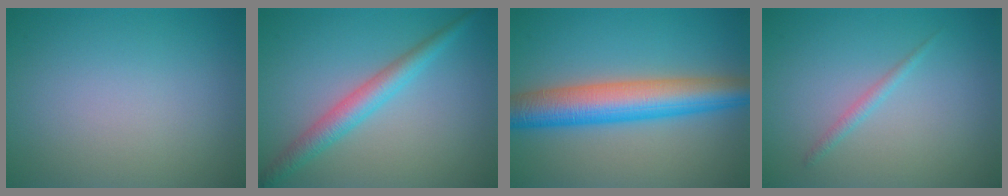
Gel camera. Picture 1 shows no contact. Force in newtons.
{"total": 3.3, "press": 3.3, "slide": 0.0}
{"total": 7.9, "press": 7.9, "slide": 0.3}
{"total": 1.0, "press": 1.0, "slide": 0.1}